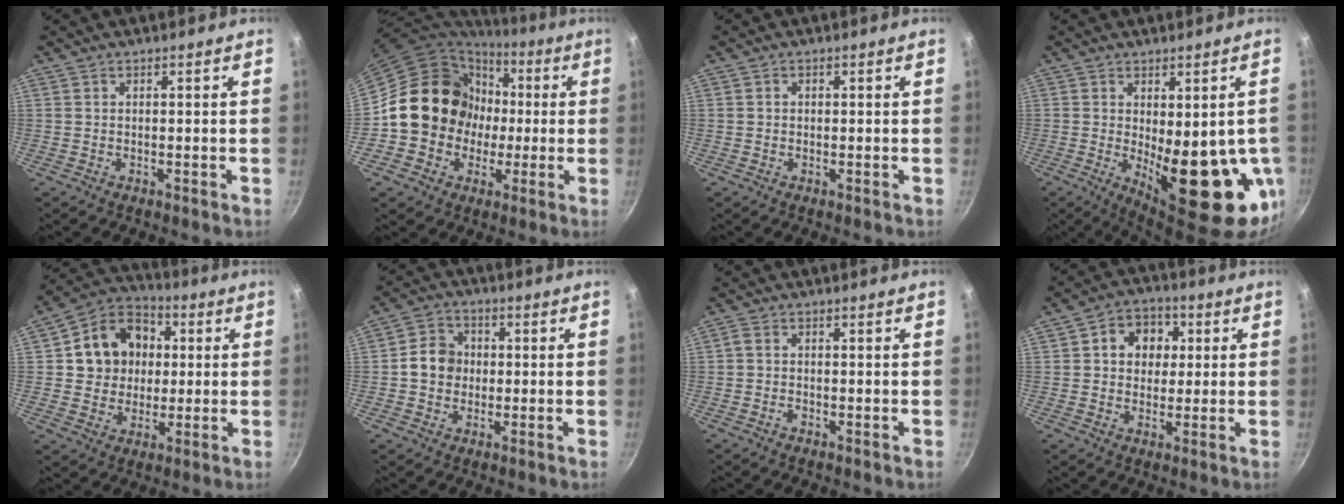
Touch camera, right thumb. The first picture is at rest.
{"total": 17.2, "force": [-0.1, 15.8, 6.9], "torque": [-0.081, 0.029, -0.004]}
{"total": 0.7, "force": [0.0, 0.7, 0.3], "torque": [-0.003, 0.003, -0.001]}
{"total": 17.8, "force": [-2.3, 7.2, 16.1], "torque": [-0.186, -0.026, -0.011]}
{"total": 14.2, "force": [2.1, 12.3, 6.8], "torque": [-0.084, 0.022, 0.027]}
{"total": 7.0, "force": [-0.1, 6.2, 3.3], "torque": [-0.026, 0.013, -0.016]}
{"total": 1.7, "force": [-0.9, 1.1, 1.0], "torque": [-0.028, 0.008, -0.022]}
{"total": 8.8, "force": [1.9, 7.3, 4.5], "torque": [-0.032, 0.006, 0.017]}